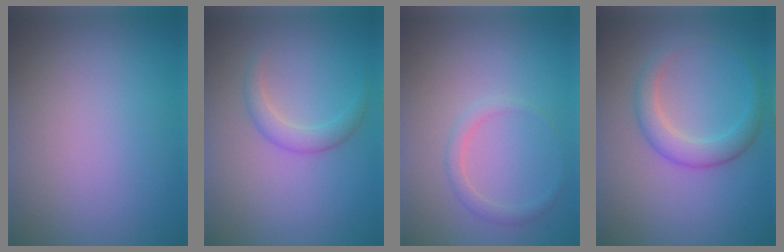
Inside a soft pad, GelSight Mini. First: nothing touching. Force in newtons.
{"total": 1.9, "press": 1.9, "slide": 0.2}
{"total": 1.3, "press": 1.3, "slide": 0.1}
{"total": 2.9, "press": 2.9, "slide": 0.1}